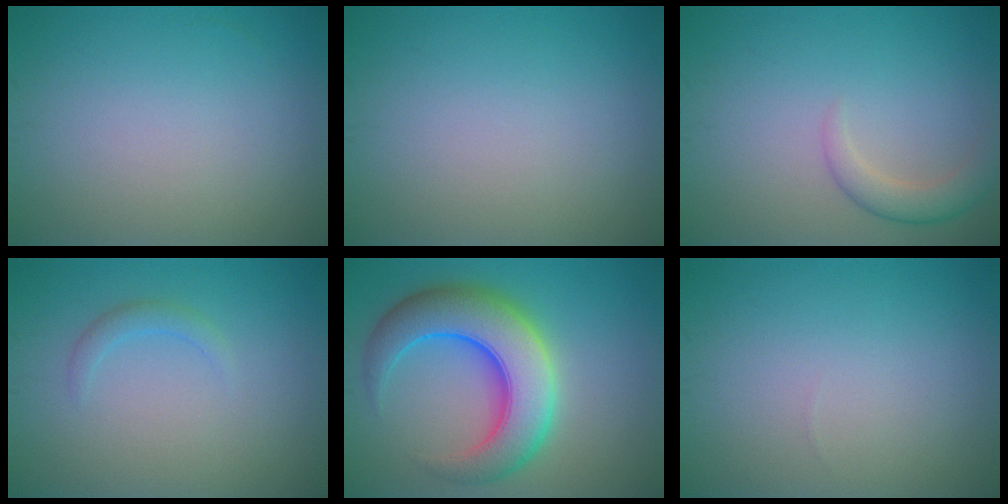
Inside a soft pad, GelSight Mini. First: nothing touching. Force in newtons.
{"total": 0.0}
{"total": 2.4, "press": 2.4, "slide": 0.2}
{"total": 1.3, "press": 1.3, "slide": 0.1}
{"total": 9.6, "press": 9.6, "slide": 0.2}
{"total": 0.0}